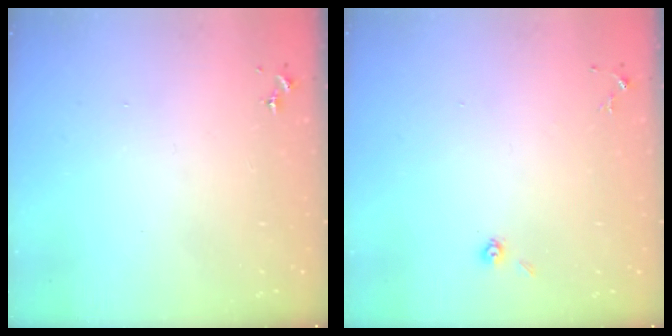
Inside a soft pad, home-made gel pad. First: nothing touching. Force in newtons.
{"total": 4.5, "press": 4.4, "slide": 0.9}